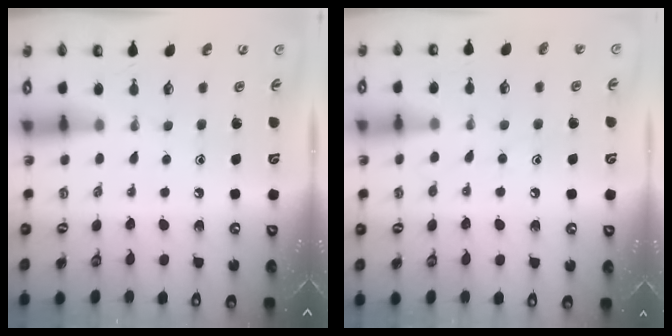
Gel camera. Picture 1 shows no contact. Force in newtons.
{"total": 7.0, "press": 7.0, "slide": 0.6}